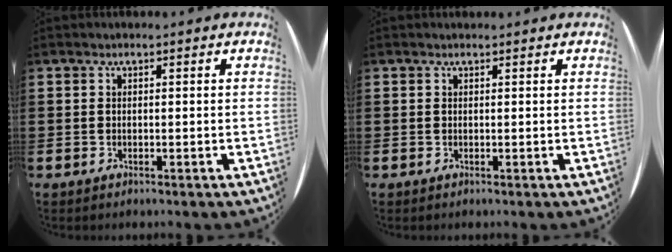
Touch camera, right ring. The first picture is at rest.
{"total": 0.0}